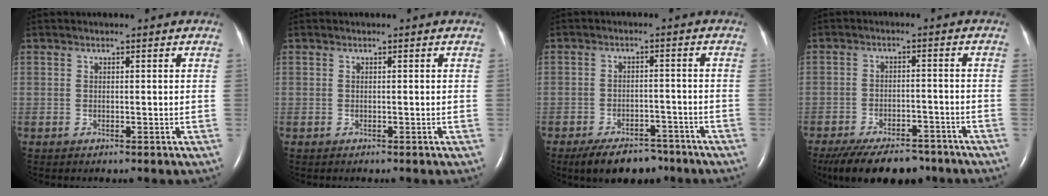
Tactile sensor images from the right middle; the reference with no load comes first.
{"total": 0.0}
{"total": 8.6, "force": [-6.8, 3.9, 3.7], "torque": [-0.055, 0.001, -0.105]}
{"total": 14.1, "force": [-11.4, 5.4, 6.4], "torque": [-0.129, -0.012, -0.165]}